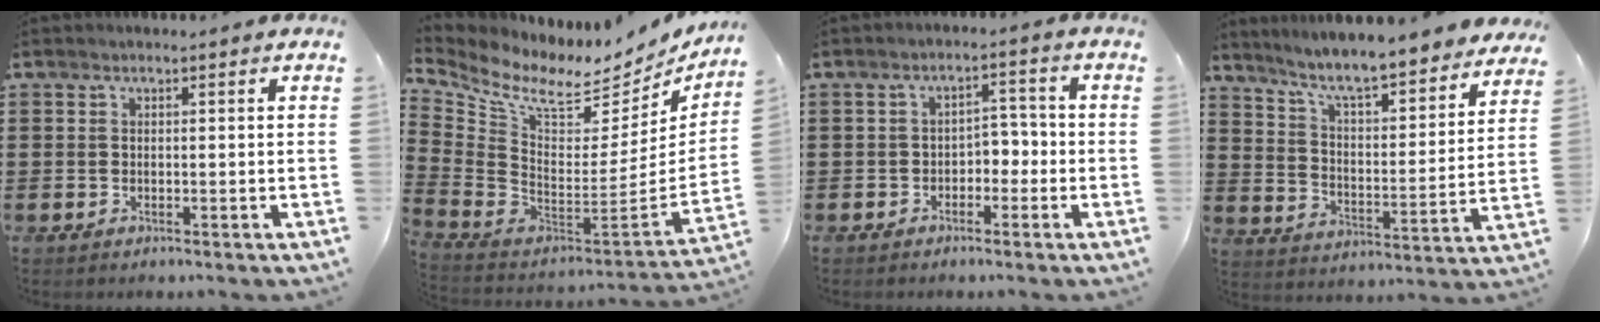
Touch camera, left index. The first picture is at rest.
{"total": 7.0, "force": [5.4, 2.5, 3.7], "torque": [-0.099, -0.060, 0.087]}
{"total": 2.8, "force": [-1.7, 1.7, 1.3], "torque": [-0.030, 0.008, -0.040]}
{"total": 7.1, "force": [6.4, 0.0, 3.0], "torque": [-0.085, -0.053, 0.105]}